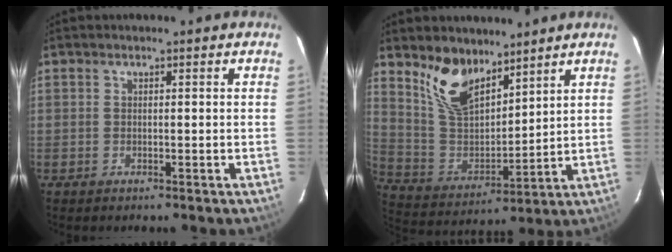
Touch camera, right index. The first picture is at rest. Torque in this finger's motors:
{"motor_torque": [0.30, 0.29, 0.44, 0.11]}